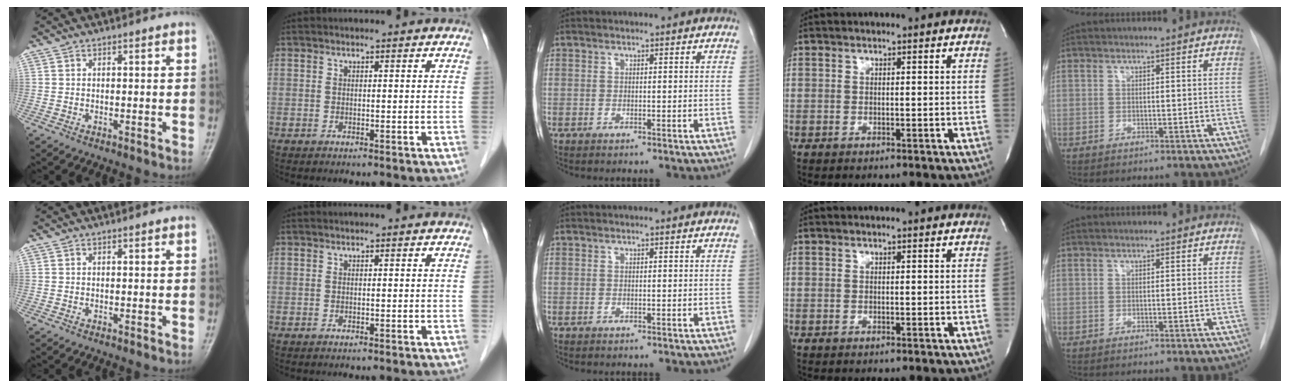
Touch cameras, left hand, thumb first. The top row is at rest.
{}